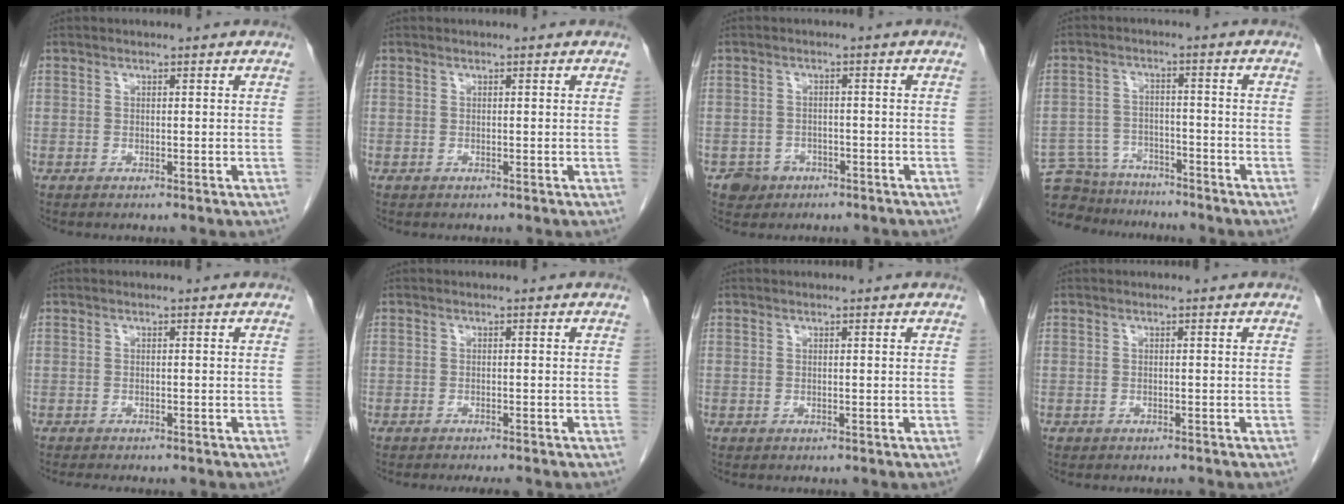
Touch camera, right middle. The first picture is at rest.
{"total": 0.0}
{"total": 3.4, "force": [-2.1, 2.7, 0.3], "torque": [-0.003, 0.011, -0.028]}
{"total": 10.8, "force": [-9.9, 4.2, 1.3], "torque": [-0.030, 0.018, -0.152]}
{"total": 4.7, "force": [-4.1, 0.9, 2.2], "torque": [-0.027, -0.009, -0.053]}
{"total": 4.4, "force": [-3.9, 0.7, 2.1], "torque": [-0.018, -0.005, -0.050]}
{"total": 0.0}
{"total": 0.6, "force": [-0.6, 0.2, 0.1], "torque": [-0.006, 0.000, -0.010]}